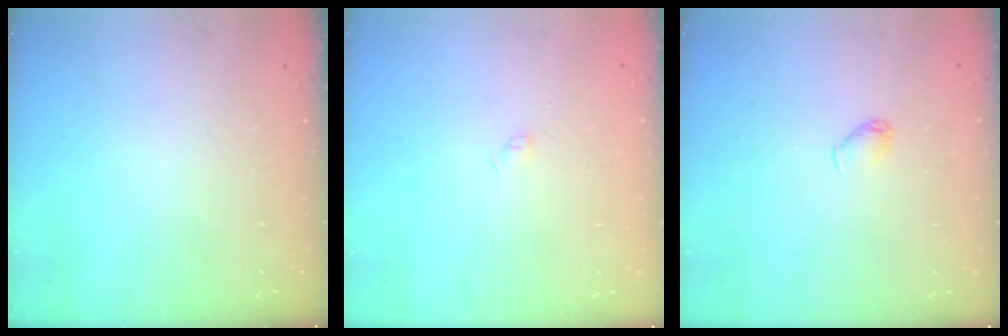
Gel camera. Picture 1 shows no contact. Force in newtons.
{"total": 2.4, "press": 2.3, "slide": 0.3}
{"total": 3.1, "press": 3.0, "slide": 0.6}